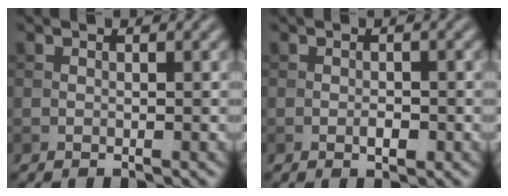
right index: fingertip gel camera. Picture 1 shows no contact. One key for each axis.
{"total": 1.2, "fx": -0.4, "fy": 0.6, "fz": 1.0, "tx": -0.016, "ty": 0.001, "tz": -0.007}